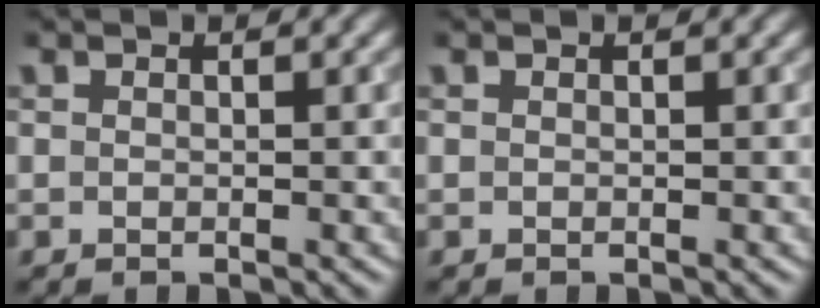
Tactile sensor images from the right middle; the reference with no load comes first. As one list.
[{"total": 0.0}]